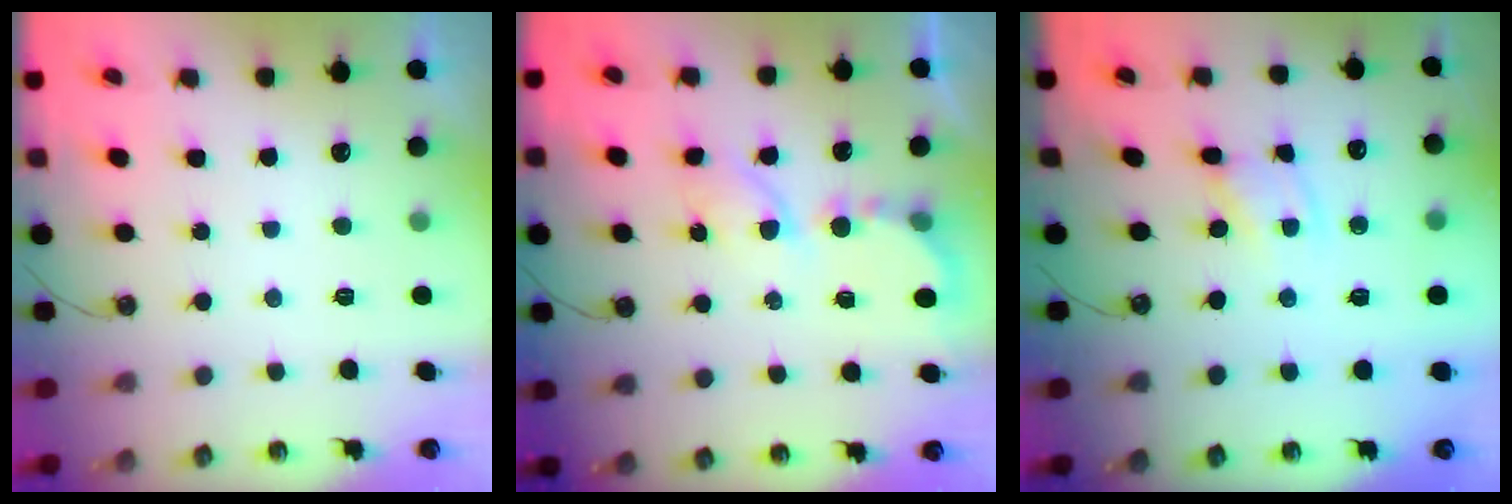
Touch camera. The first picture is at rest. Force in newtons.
{"total": 6.4, "press": 6.3, "slide": 0.5}
{"total": 2.6, "press": 2.6, "slide": 0.2}